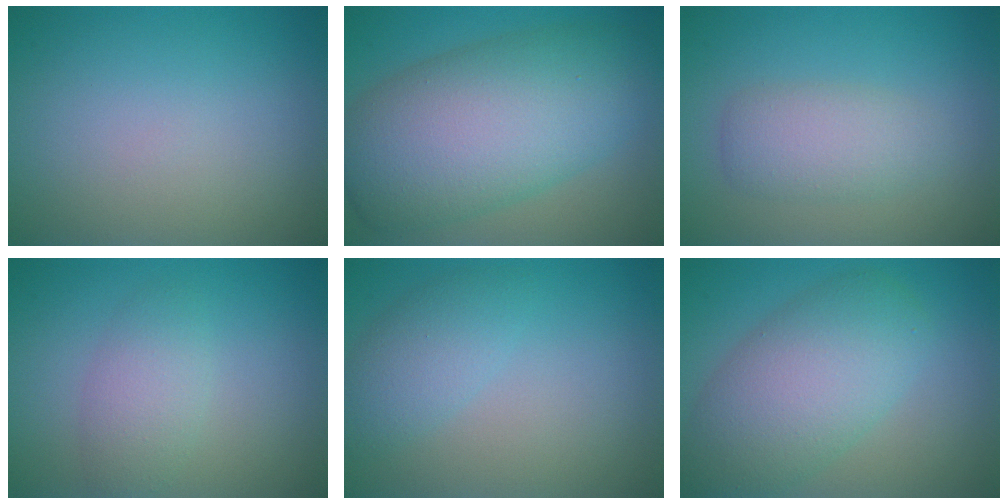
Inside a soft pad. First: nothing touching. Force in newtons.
{"total": 11.8, "press": 11.7, "slide": 0.5}
{"total": 3.2, "press": 3.2, "slide": 0.2}
{"total": 2.7, "press": 2.7, "slide": 0.1}
{"total": 2.8, "press": 2.8, "slide": 0.1}
{"total": 7.6, "press": 7.6, "slide": 0.3}